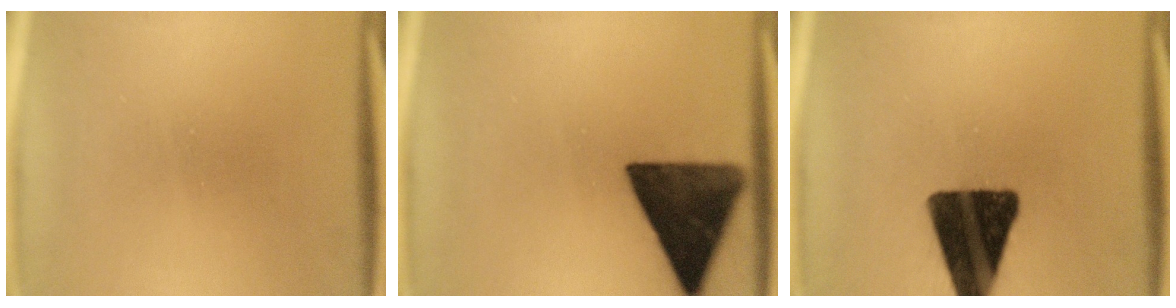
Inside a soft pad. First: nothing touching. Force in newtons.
{"total": 13.4}
{"total": 16.6}